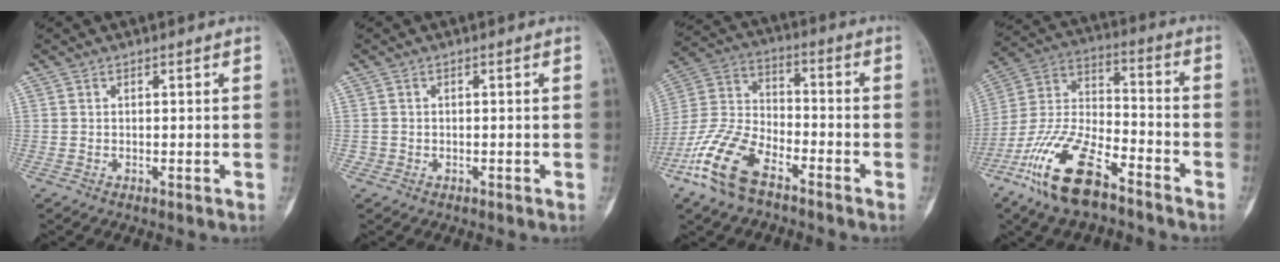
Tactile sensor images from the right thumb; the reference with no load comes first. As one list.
[{"total": 0.8, "force": [-0.3, 0.8, 0.0], "torque": [0.000, 0.005, -0.006]}, {"total": 14.3, "force": [-8.7, 6.8, 9.1], "torque": [-0.195, 0.040, -0.180]}, {"total": 17.3, "force": [-10.9, 6.5, 11.7], "torque": [-0.236, 0.059, -0.210]}]